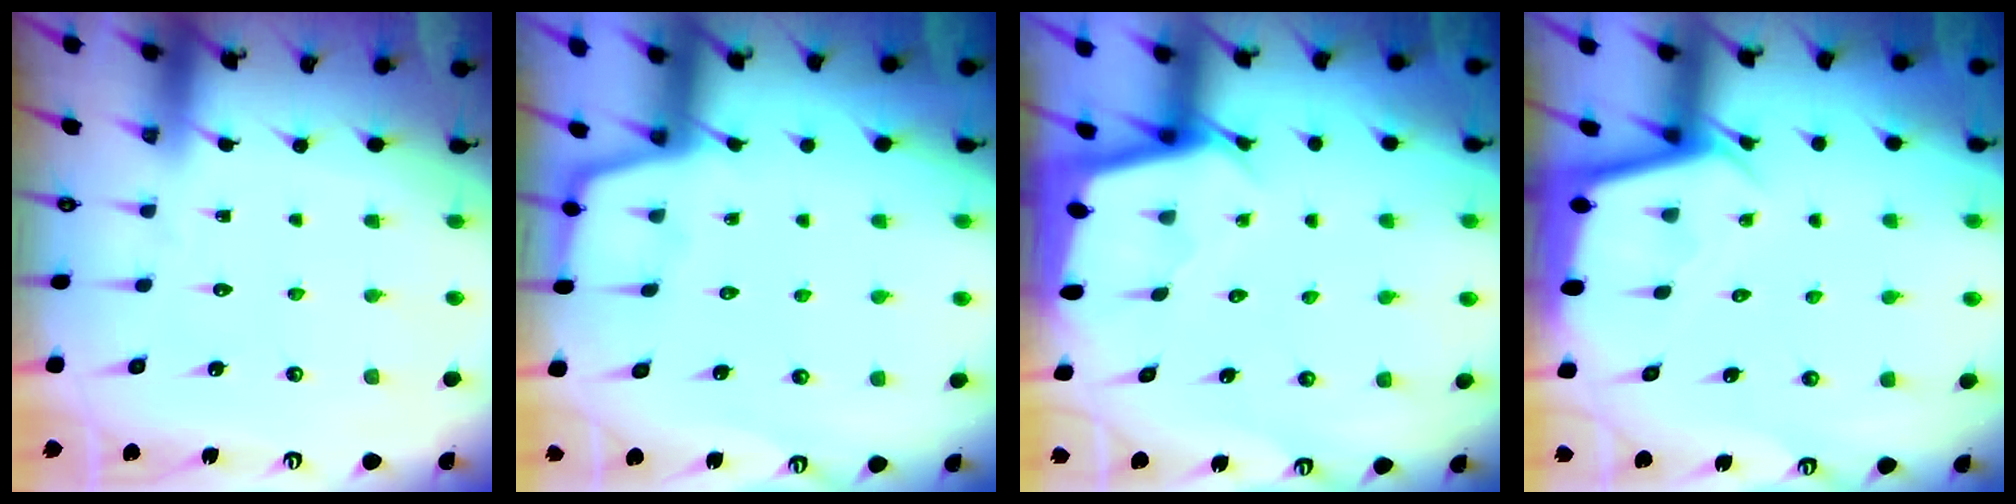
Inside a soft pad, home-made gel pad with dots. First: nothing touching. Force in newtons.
{"total": 1.7, "press": 1.7, "slide": 0.4}
{"total": 2.4, "press": 2.4, "slide": 0.2}
{"total": 2.4, "press": 2.4, "slide": 0.1}